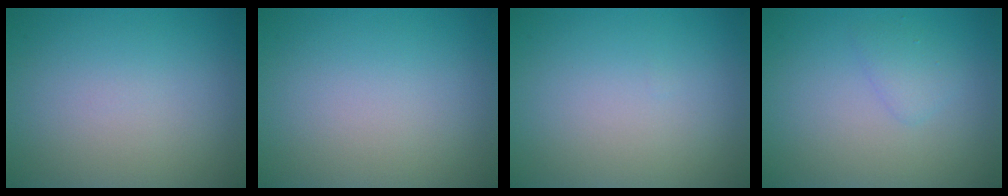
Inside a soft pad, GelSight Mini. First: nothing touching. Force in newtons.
{"total": 0.0}
{"total": 0.0}
{"total": 1.3, "press": 1.3, "slide": 0.1}